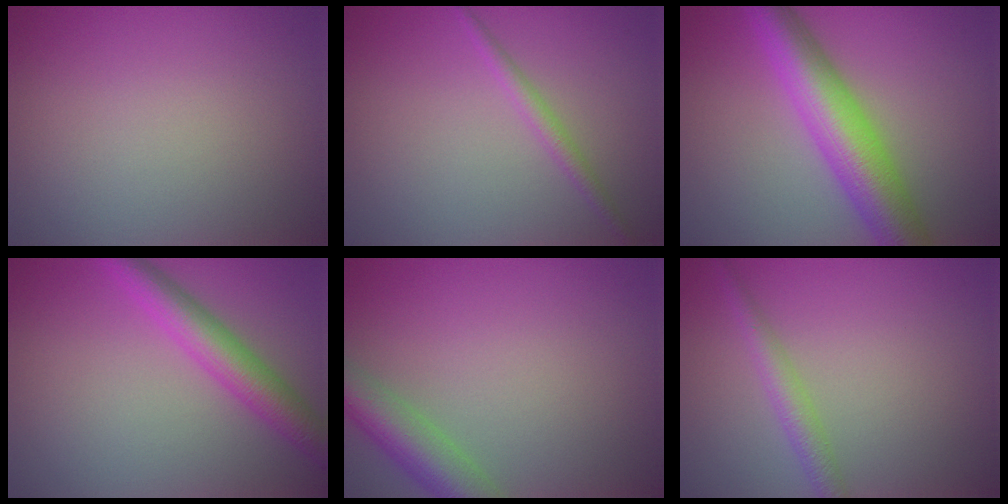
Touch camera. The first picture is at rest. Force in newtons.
{"total": 1.5, "press": 1.5, "slide": 0.0}
{"total": 7.9, "press": 7.9, "slide": 0.1}
{"total": 4.3, "press": 4.3, "slide": 0.2}
{"total": 4.9, "press": 4.9, "slide": 0.2}
{"total": 2.2, "press": 2.2, "slide": 0.2}